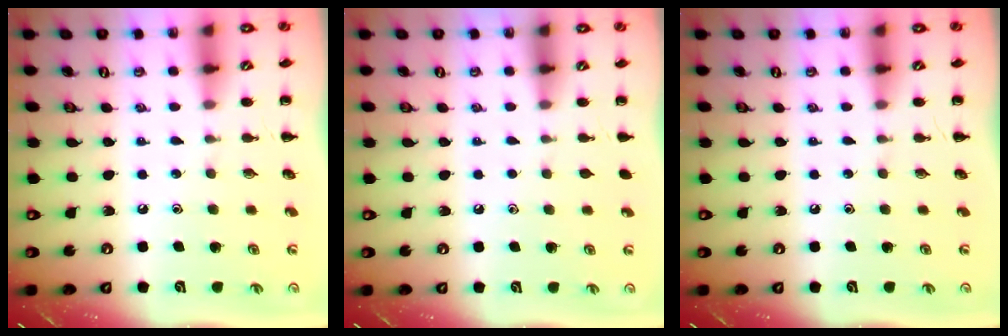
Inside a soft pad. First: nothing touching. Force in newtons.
{"total": 0.6, "press": 0.6, "slide": 0.1}
{"total": 0.0}